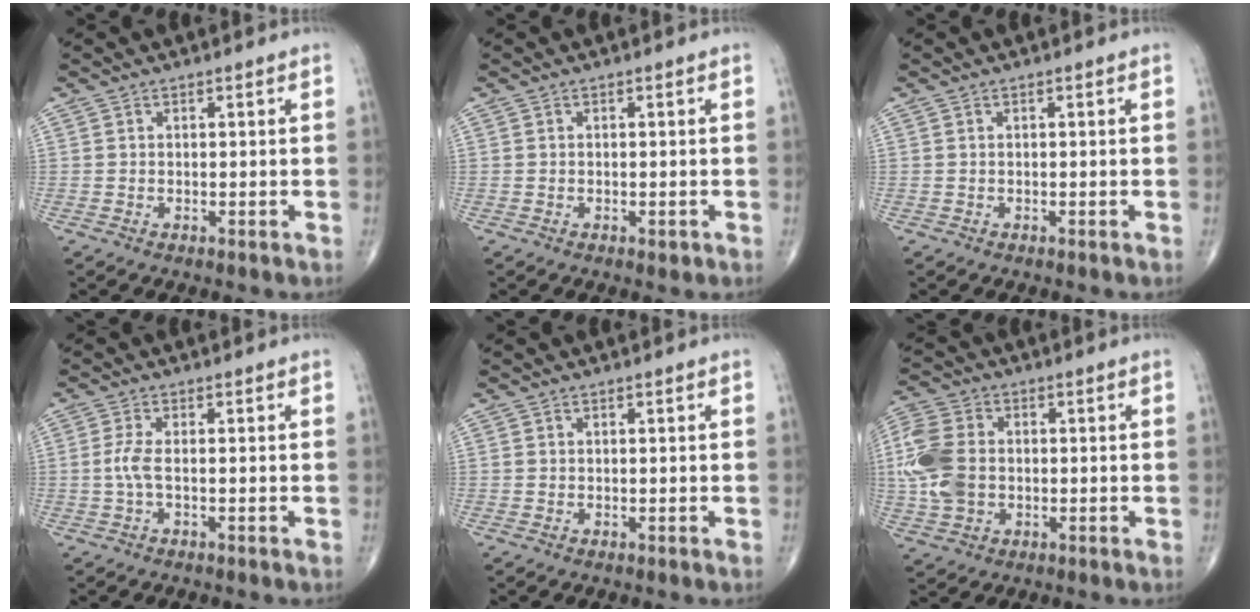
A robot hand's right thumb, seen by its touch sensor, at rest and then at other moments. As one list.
[{"total": 0.9, "force": [-0.4, 0.5, 0.7], "torque": [-0.008, -0.002, -0.004]}, {"total": 0.0}, {"total": 2.8, "force": [-0.4, 0.7, 2.6], "torque": [-0.070, -0.002, -0.012]}, {"total": 0.0}, {"total": 12.1, "force": [-0.4, 8.6, 8.5], "torque": [-0.194, 0.009, -0.009]}]